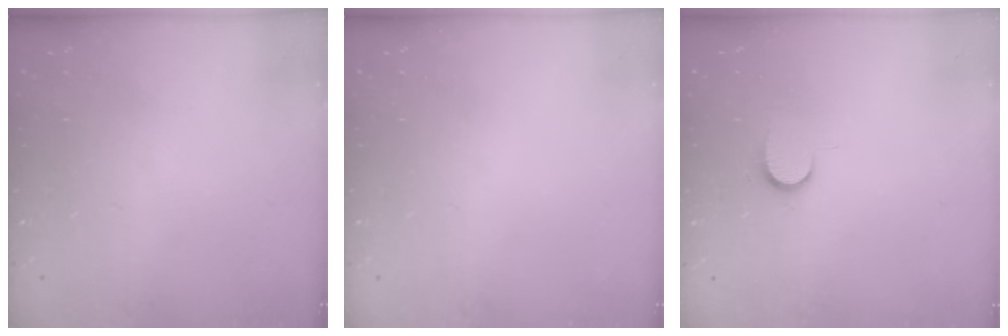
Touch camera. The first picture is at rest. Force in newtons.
{"total": 0.0}
{"total": 6.7, "press": 6.6, "slide": 0.7}